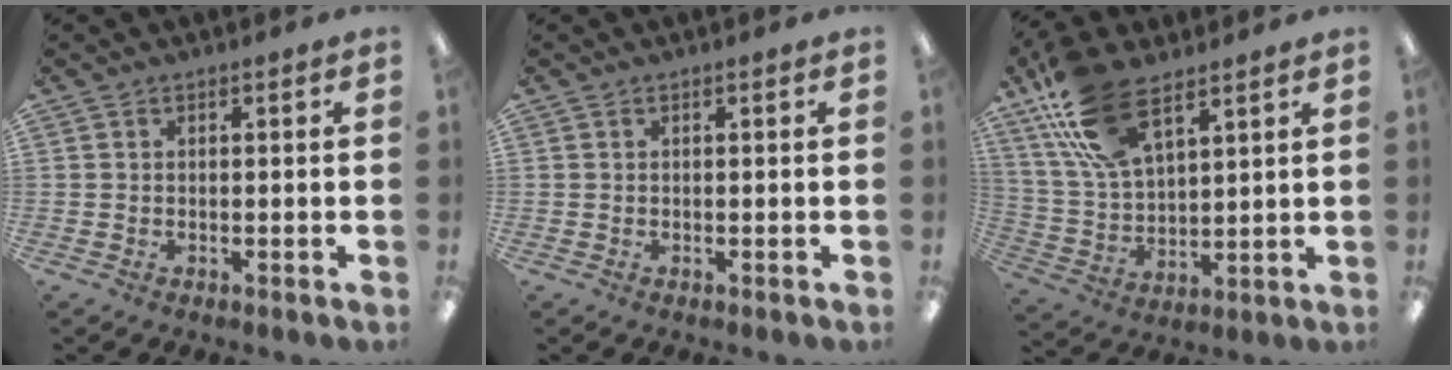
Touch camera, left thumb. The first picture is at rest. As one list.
[{"total": 0.0}, {"total": 17.3, "force": [10.8, 8.1, 10.8], "torque": [-0.235, -0.028, 0.194]}]